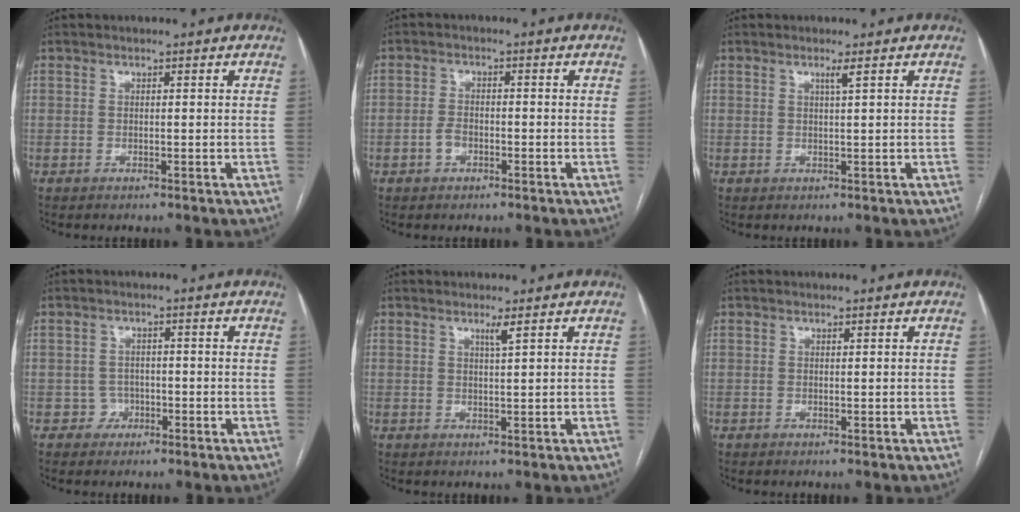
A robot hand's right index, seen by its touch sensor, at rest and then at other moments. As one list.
[{"total": 2.3, "force": [-1.1, 1.6, 1.3], "torque": [-0.023, 0.008, -0.018]}, {"total": 1.3, "force": [0.7, -0.4, 1.0], "torque": [-0.026, -0.006, 0.016]}, {"total": 2.5, "force": [-1.0, 2.3, -0.3], "torque": [0.020, 0.014, -0.020]}, {"total": 1.5, "force": [0.9, -0.4, 1.1], "torque": [-0.025, -0.007, 0.019]}, {"total": 0.0}]